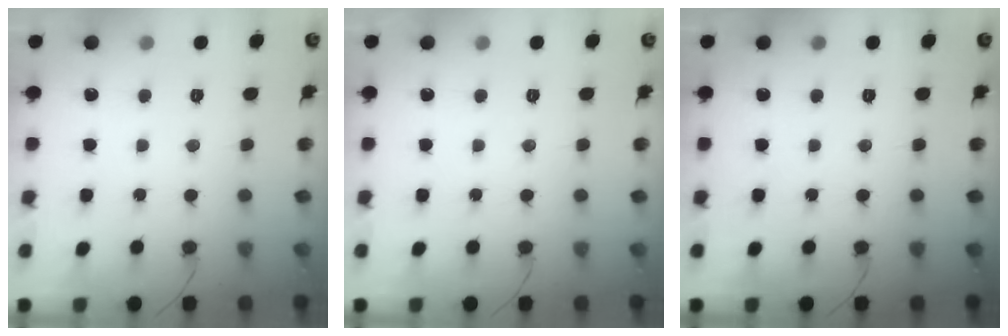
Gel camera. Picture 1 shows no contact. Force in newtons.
{"total": 0.0}
{"total": 0.0}